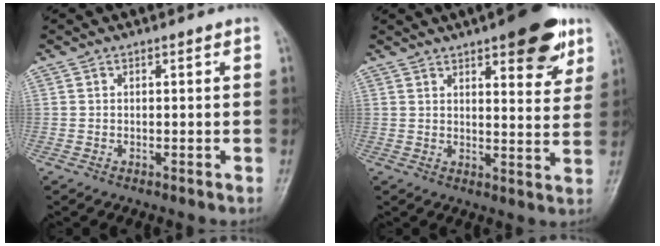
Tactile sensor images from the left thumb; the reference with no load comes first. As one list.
[{"total": 13.4, "force": [8.0, 4.5, 9.8], "torque": [-0.095, -0.033, 0.104]}]